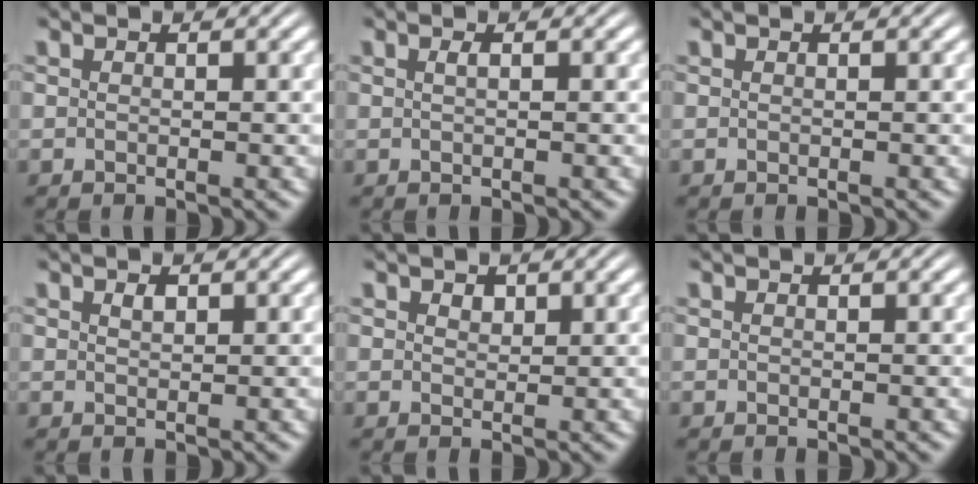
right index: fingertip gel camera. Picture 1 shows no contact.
{"total": 0.5, "force": [0.0, -0.1, 0.5], "torque": [-0.007, -0.001, 0.002]}
{"total": 0.0}
{"total": 0.6, "force": [0.3, 0.0, 0.4], "torque": [-0.007, -0.005, 0.011]}
{"total": 0.8, "force": [0.6, 0.4, 0.3], "torque": [-0.005, -0.008, 0.018]}
{"total": 0.0}